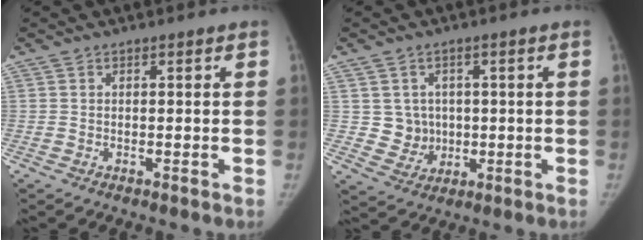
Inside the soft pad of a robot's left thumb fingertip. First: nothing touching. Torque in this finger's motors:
{"motor_torque": [-0.48, -0.12, -0.12, 0.20, -0.02]}